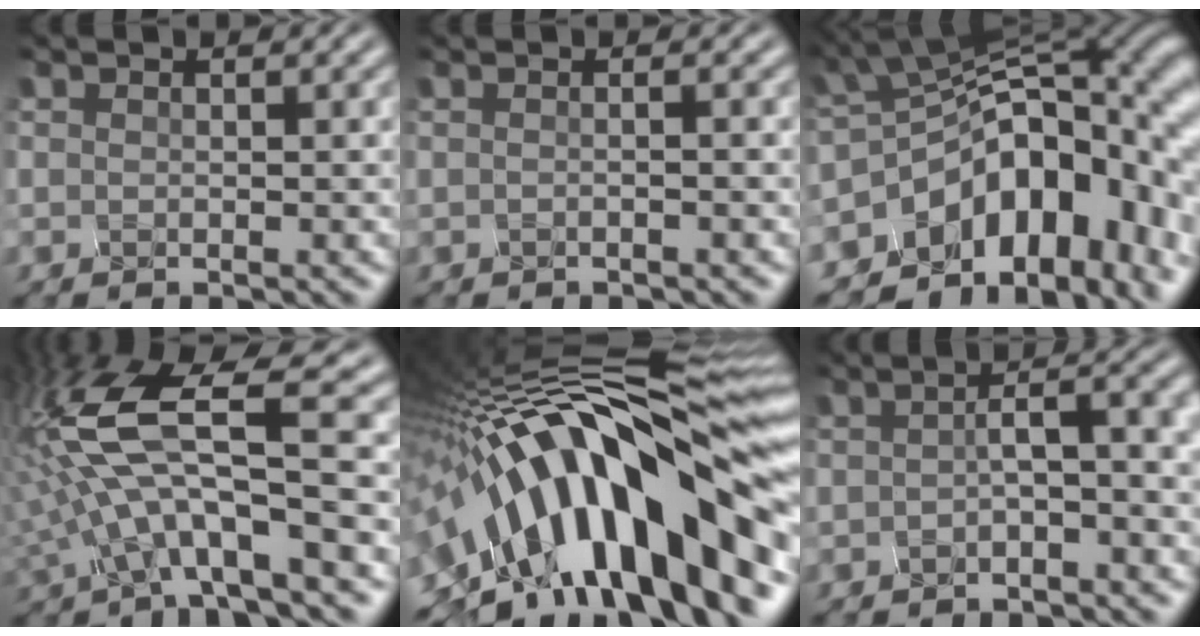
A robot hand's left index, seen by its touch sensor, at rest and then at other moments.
{"total": 2.8, "force": [0.8, 1.6, 2.2], "torque": [-0.014, 0.018, -0.018]}
{"total": 15.6, "force": [-5.7, 9.2, 11.3], "torque": [-0.110, -0.005, -0.083]}
{"total": 11.1, "force": [-1.1, 3.6, 10.4], "torque": [-0.211, 0.011, -0.032]}
{"total": 17.6, "force": [-4.6, 6.9, 15.5], "torque": [-0.214, 0.052, -0.099]}
{"total": 4.4, "force": [-0.2, 1.2, 4.3], "torque": [-0.062, 0.015, -0.012]}